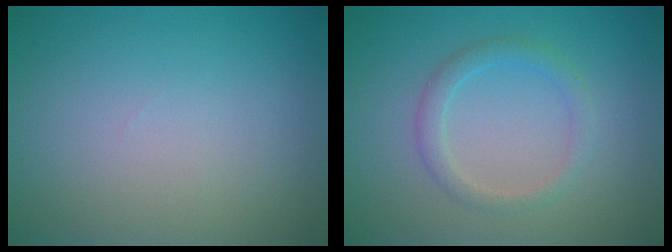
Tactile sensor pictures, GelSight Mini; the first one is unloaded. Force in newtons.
{"total": 2.0, "press": 2.0, "slide": 0.1}